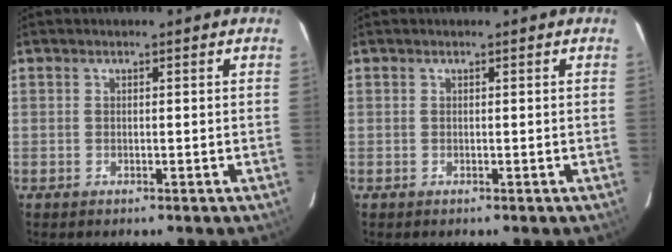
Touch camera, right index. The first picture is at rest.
{"total": 0.0}